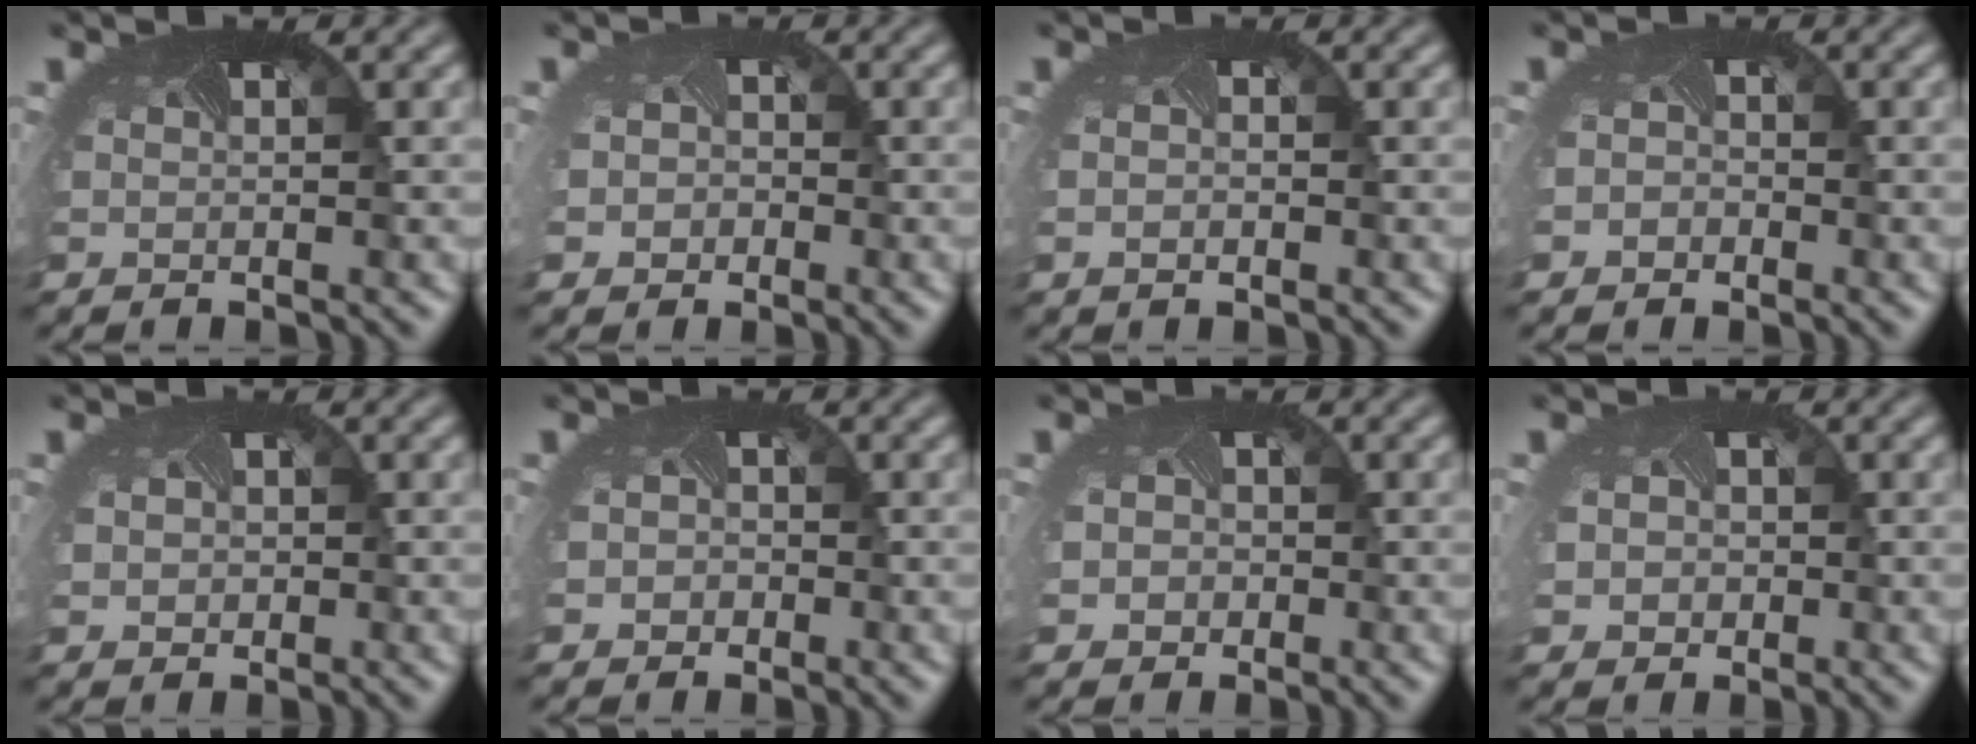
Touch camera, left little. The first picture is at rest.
{"total": 3.1, "force": [-0.6, 2.7, 1.4], "torque": [-0.020, -0.012, -0.016]}
{"total": 0.7, "force": [-0.3, 0.5, 0.5], "torque": [-0.010, -0.007, -0.001]}
{"total": 1.4, "force": [-0.6, 1.2, 0.2], "torque": [0.001, -0.011, -0.010]}
{"total": 1.9, "force": [0.2, 1.7, 0.8], "torque": [-0.018, -0.003, 0.007]}
{"total": 2.0, "force": [-0.4, 1.9, 0.7], "torque": [-0.004, -0.005, -0.009]}
{"total": 3.1, "force": [-0.4, 2.7, 1.3], "torque": [-0.020, -0.008, -0.012]}
{"total": 3.3, "force": [-0.1, 2.9, 1.6], "torque": [-0.029, -0.007, -0.006]}